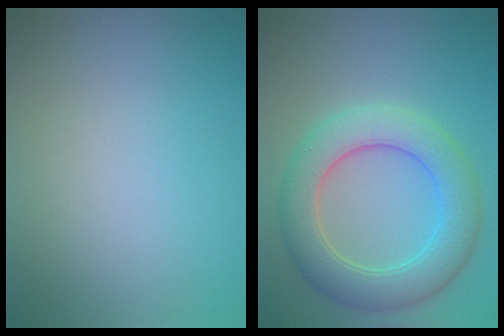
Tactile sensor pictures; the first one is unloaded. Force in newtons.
{"total": 6.5, "press": 6.5, "slide": 0.2}